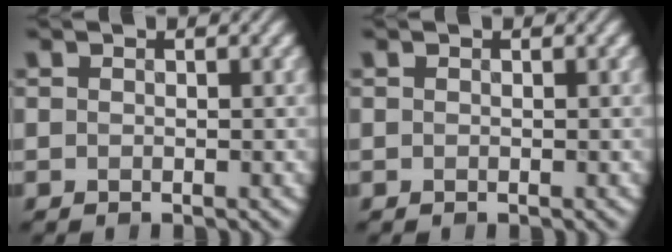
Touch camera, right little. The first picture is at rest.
{"total": 0.0}